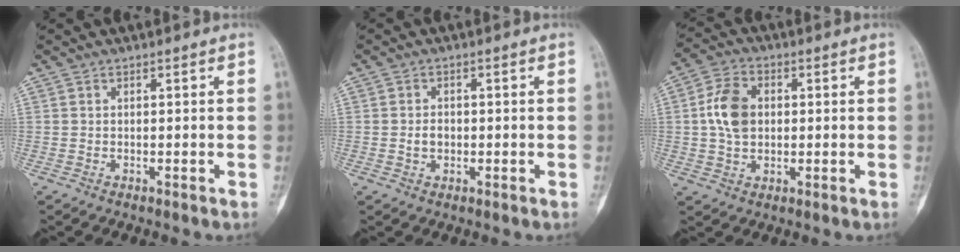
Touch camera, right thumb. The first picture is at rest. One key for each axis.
{"total": 2.3, "fx": -0.3, "fy": 1.8, "fz": 1.4, "tx": -0.017, "ty": 0.005, "tz": -0.006}
{"total": 8.6, "fx": 0.8, "fy": 6.0, "fz": 6.1, "tx": -0.103, "ty": 0.009, "tz": 0.011}